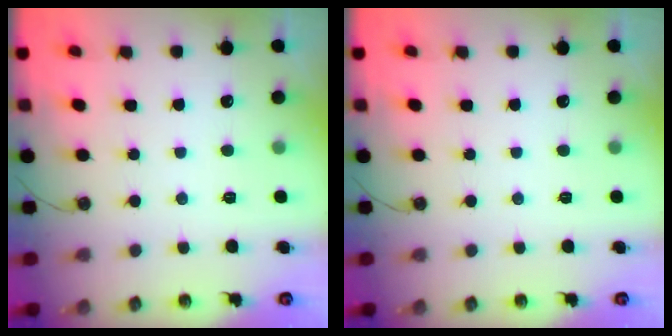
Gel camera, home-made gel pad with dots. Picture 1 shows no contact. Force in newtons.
{"total": 0.0}